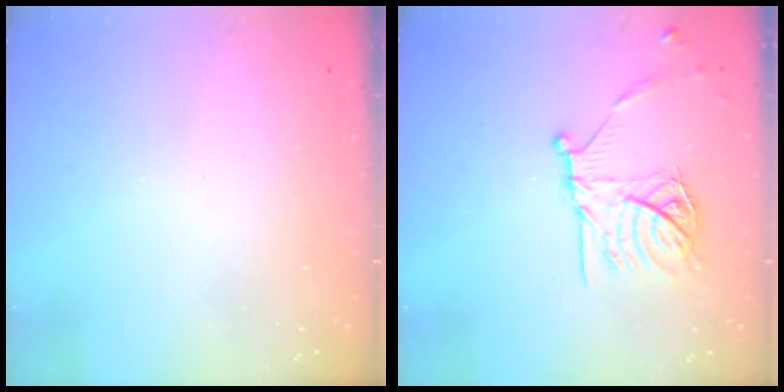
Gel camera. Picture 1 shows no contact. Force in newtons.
{"total": 16.4, "press": 16.4, "slide": 0.9}